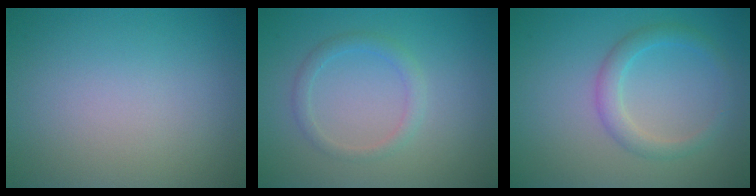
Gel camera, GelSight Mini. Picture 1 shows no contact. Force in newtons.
{"total": 1.6, "press": 1.6, "slide": 0.0}
{"total": 2.4, "press": 2.4, "slide": 0.0}